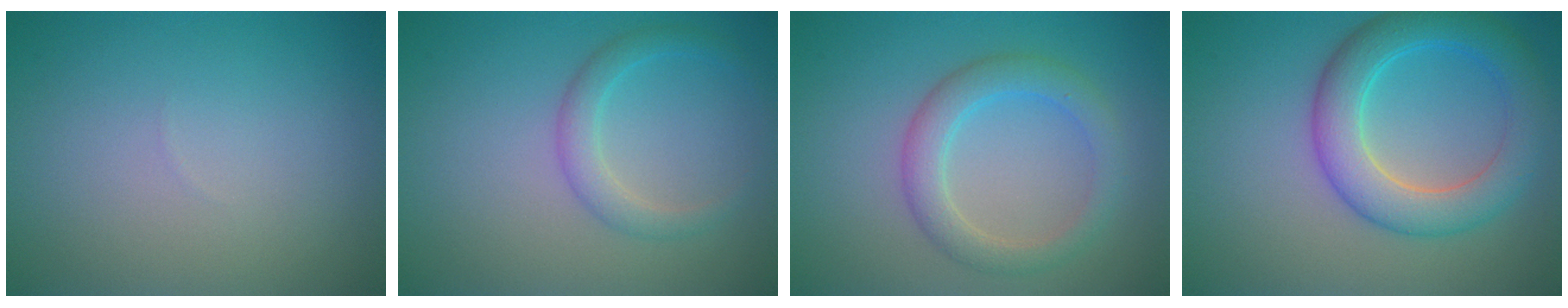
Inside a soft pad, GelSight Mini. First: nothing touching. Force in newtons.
{"total": 2.2, "press": 2.2, "slide": 0.0}
{"total": 3.5, "press": 3.5, "slide": 0.3}
{"total": 6.0, "press": 6.0, "slide": 0.1}